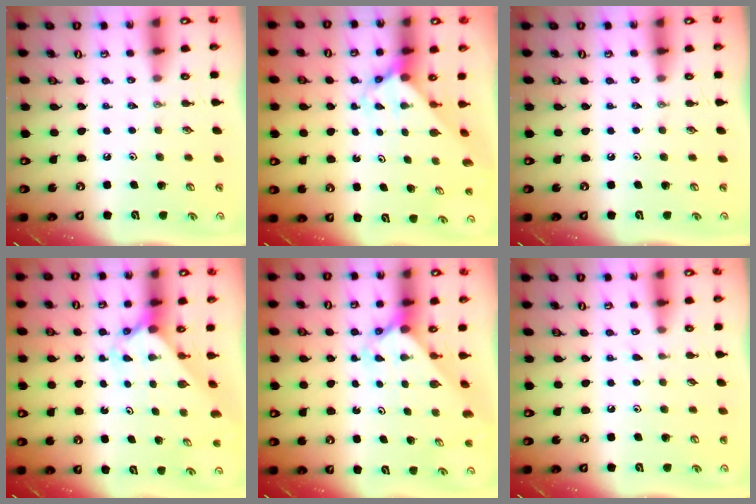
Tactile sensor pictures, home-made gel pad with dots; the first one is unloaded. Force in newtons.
{"total": 3.3, "press": 3.3, "slide": 0.3}
{"total": 0.0}
{"total": 2.4, "press": 2.4, "slide": 0.2}
{"total": 2.4, "press": 2.4, "slide": 0.2}
{"total": 4.9, "press": 4.9, "slide": 0.4}